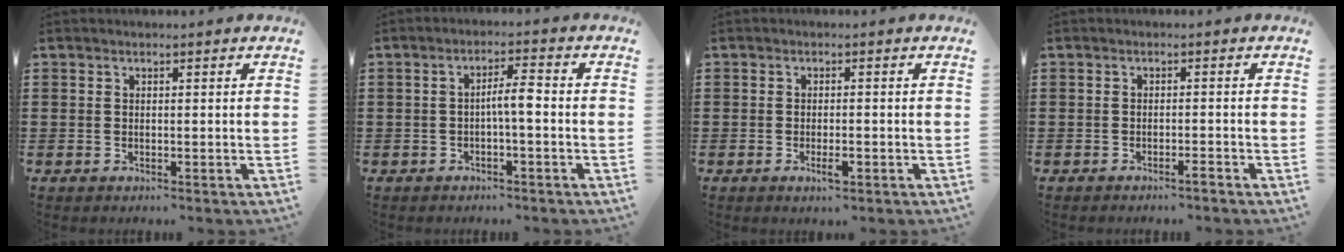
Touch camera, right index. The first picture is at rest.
{"total": 3.5, "force": [-0.8, 0.4, 3.4], "torque": [-0.062, 0.004, -0.017]}
{"total": 2.1, "force": [-1.0, 0.5, 1.7], "torque": [-0.031, -0.002, -0.018]}
{"total": 1.3, "force": [-1.1, 0.0, 0.7], "torque": [-0.014, -0.003, -0.021]}